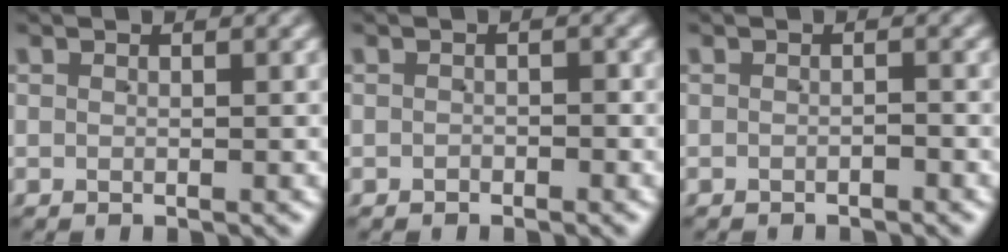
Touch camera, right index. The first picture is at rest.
{"total": 0.8, "force": [-0.8, 0.3, -0.2], "torque": [0.010, -0.006, -0.010]}
{"total": 1.0, "force": [-0.9, 0.0, -0.2], "torque": [0.005, -0.004, -0.015]}